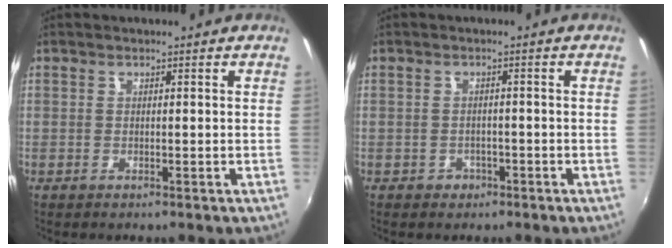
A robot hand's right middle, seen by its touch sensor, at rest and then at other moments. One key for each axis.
{"total": 2.6, "fx": -1.4, "fy": 2.2, "fz": 0.5, "tx": -0.015, "ty": 0.000, "tz": -0.018}